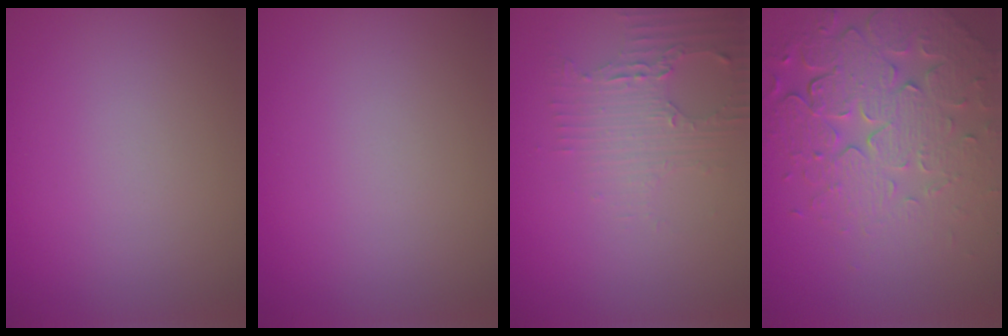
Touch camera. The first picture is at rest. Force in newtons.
{"total": 0.0}
{"total": 3.0, "press": 2.5, "slide": 1.7}
{"total": 8.1, "press": 5.8, "slide": 5.7}